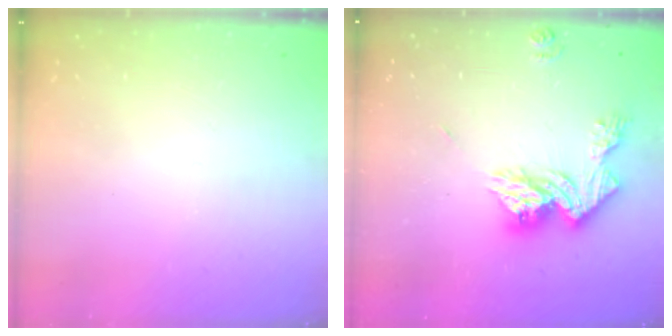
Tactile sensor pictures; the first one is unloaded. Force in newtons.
{"total": 14.7, "press": 14.7, "slide": 1.2}